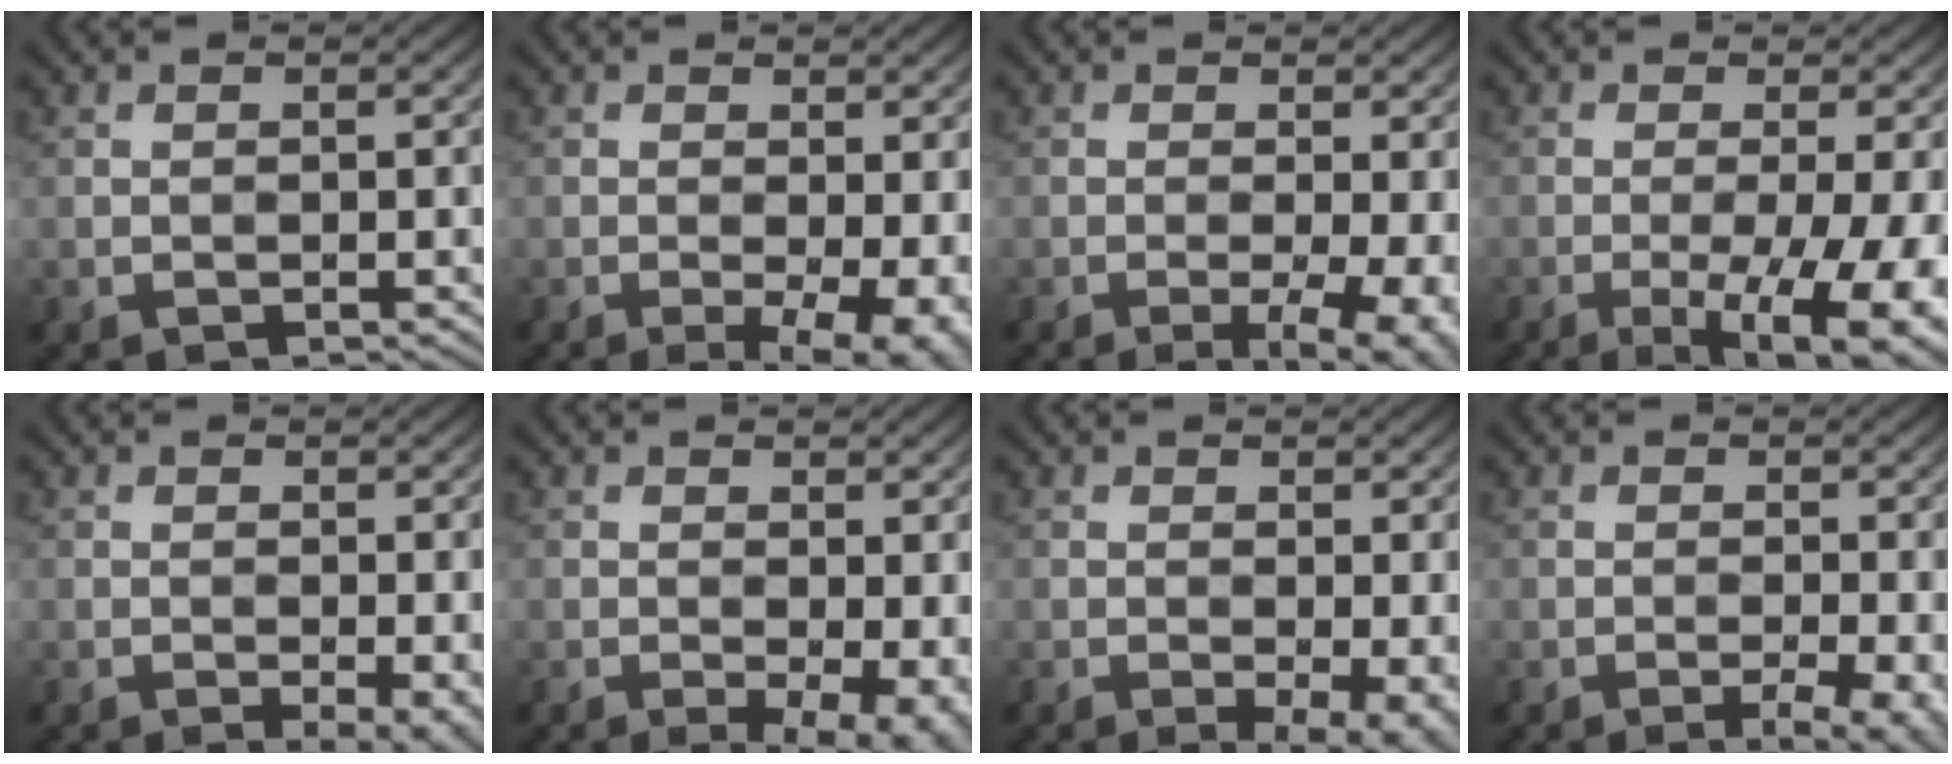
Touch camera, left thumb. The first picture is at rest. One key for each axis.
{"total": 6.7, "fx": -1.9, "fy": 2.6, "fz": 5.9, "tx": -0.090, "ty": -0.011, "tz": -0.021}
{"total": 7.3, "fx": -2.3, "fy": 2.3, "fz": 6.5, "tx": -0.092, "ty": -0.006, "tz": -0.024}
{"total": 11.5, "fx": -4.3, "fy": 2.9, "fz": 10.3, "tx": -0.142, "ty": -0.007, "tz": -0.051}
{"total": 3.1, "fx": -1.1, "fy": 0.9, "fz": 2.8, "tx": -0.039, "ty": -0.006, "tz": -0.012}
{"total": 6.3, "fx": -1.6, "fy": 2.6, "fz": 5.5, "tx": -0.082, "ty": -0.011, "tz": -0.017}
{"total": 4.7, "fx": -1.4, "fy": 1.8, "fz": 4.2, "tx": -0.058, "ty": -0.008, "tz": -0.016}
{"total": 4.0, "fx": -1.7, "fy": 0.7, "fz": 3.6, "tx": -0.054, "ty": 0.001, "tz": -0.023}